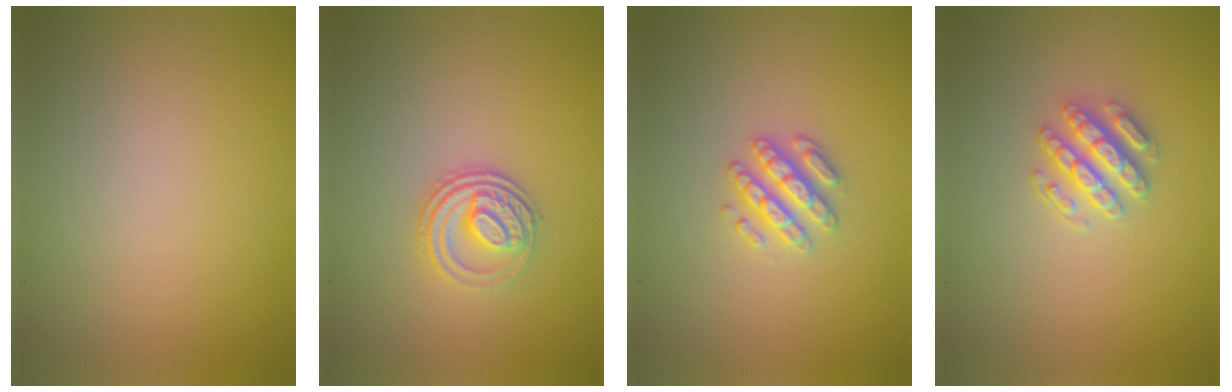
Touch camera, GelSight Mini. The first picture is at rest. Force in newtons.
{"total": 3.1, "press": 2.5, "slide": 1.9}
{"total": 2.8, "press": 2.6, "slide": 0.9}
{"total": 3.0, "press": 2.8, "slide": 1.1}